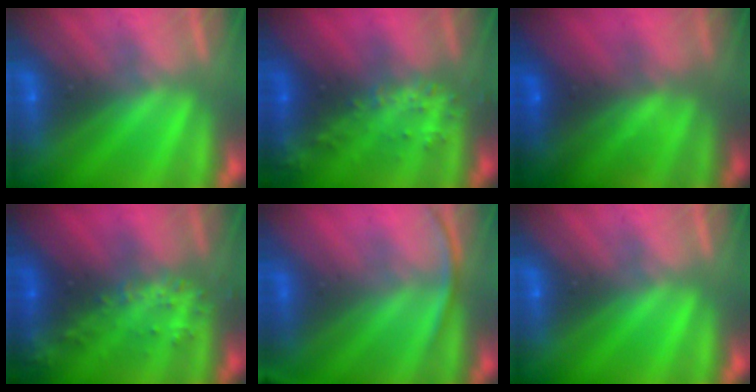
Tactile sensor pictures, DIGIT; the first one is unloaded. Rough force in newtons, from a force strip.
{"total": 2.8}
{"total": 6.9}
{"total": 2.8}
{"total": 2.8}
{"total": 0.0}